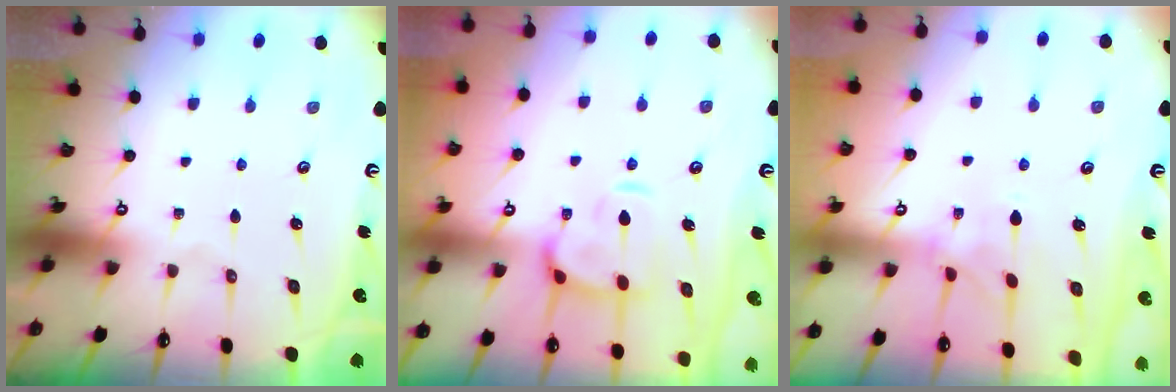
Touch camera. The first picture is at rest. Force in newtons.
{"total": 4.8, "press": 4.6, "slide": 1.5}
{"total": 0.9, "press": 0.1, "slide": 0.9}